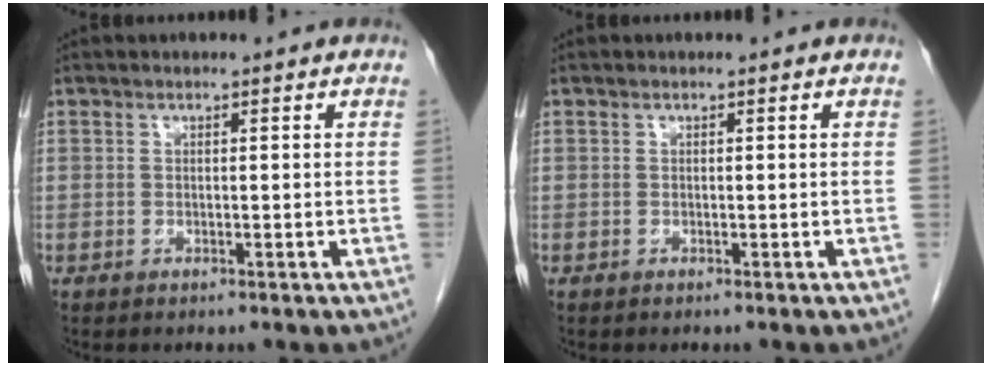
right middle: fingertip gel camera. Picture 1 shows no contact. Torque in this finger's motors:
{"motor_torque": [-0.26, 0.03, 0.00, -0.01]}